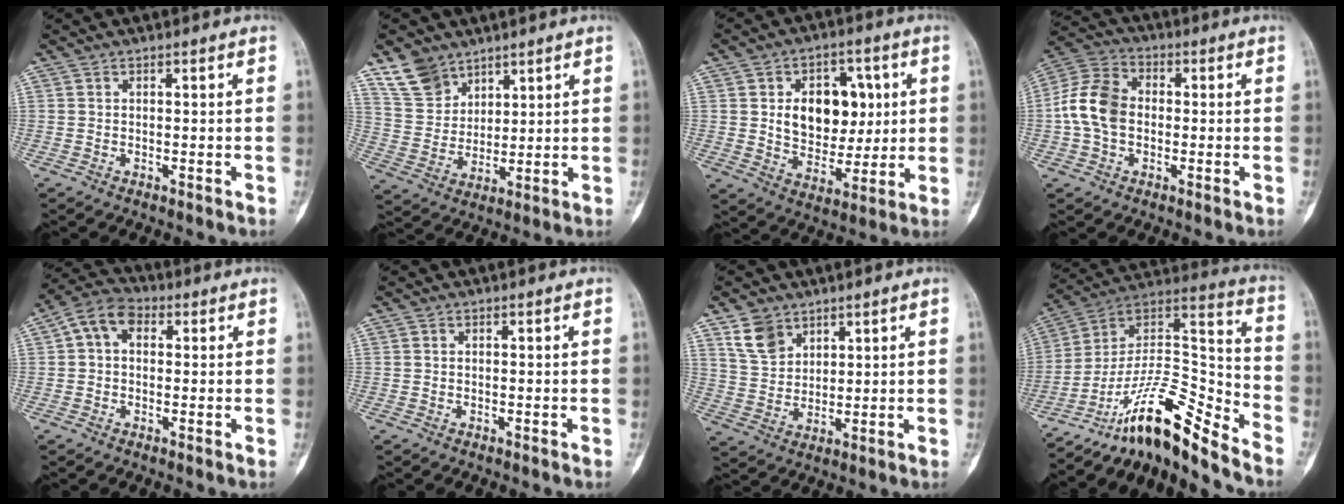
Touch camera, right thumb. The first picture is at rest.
{"total": 8.9, "force": [6.6, 5.5, 2.2], "torque": [-0.023, -0.033, 0.142]}
{"total": 14.3, "force": [2.6, 10.1, 9.9], "torque": [-0.093, -0.006, 0.048]}
{"total": 10.6, "force": [-0.6, 7.7, 7.2], "torque": [-0.138, 0.029, -0.023]}
{"total": 7.3, "force": [1.5, 5.2, 4.8], "torque": [-0.071, 0.024, 0.015]}
{"total": 0.0}
{"total": 7.1, "force": [4.5, 4.7, 2.7], "torque": [-0.033, -0.022, 0.099]}
{"total": 17.3, "force": [-14.0, 2.8, 9.8], "torque": [-0.150, 0.126, -0.248]}